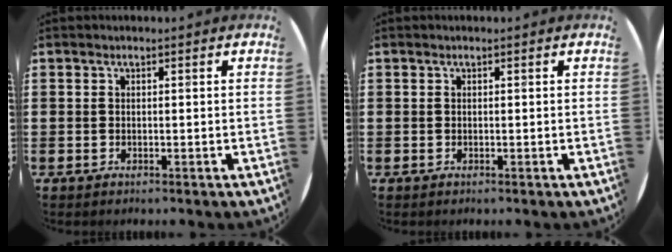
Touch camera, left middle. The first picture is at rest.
{"total": 0.0}